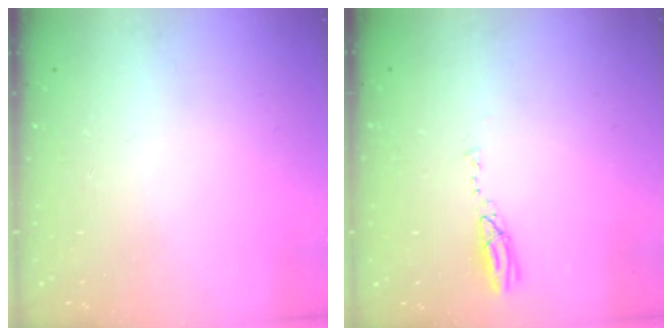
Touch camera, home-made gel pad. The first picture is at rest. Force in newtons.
{"total": 3.6, "press": 3.6, "slide": 0.2}